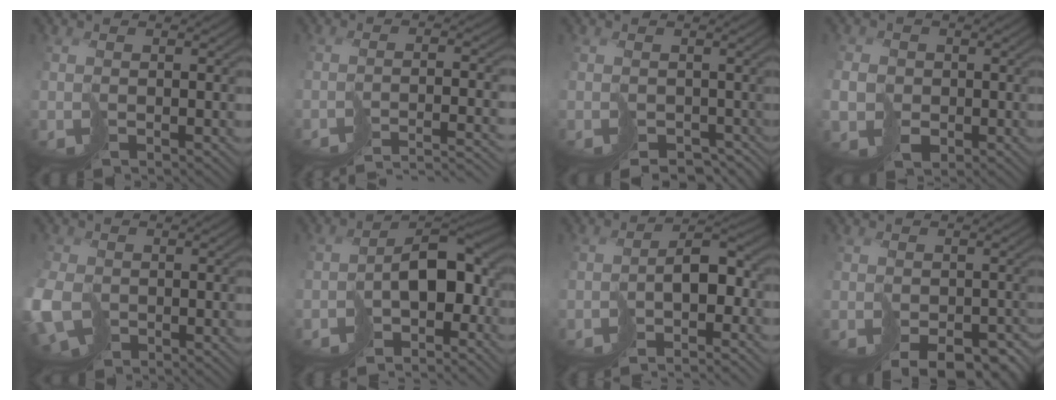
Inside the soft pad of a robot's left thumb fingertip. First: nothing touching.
{"total": 7.5, "force": [-7.1, 0.8, 2.4], "torque": [-0.035, -0.003, -0.086]}
{"total": 2.7, "force": [-1.6, 2.1, 0.8], "torque": [-0.007, -0.013, -0.014]}
{"total": 3.6, "force": [-0.5, 3.3, 1.3], "torque": [-0.023, -0.007, -0.022]}
{"total": 8.2, "force": [-2.7, 5.5, 5.5], "torque": [-0.155, -0.034, -0.045]}
{"total": 7.7, "force": [-3.6, 4.2, 5.4], "torque": [-0.072, -0.009, -0.061]}
{"total": 4.9, "force": [-3.6, 1.6, 2.9], "torque": [-0.033, -0.005, -0.062]}
{"total": 7.1, "force": [-4.4, 4.5, 3.3], "torque": [-0.038, -0.023, -0.035]}